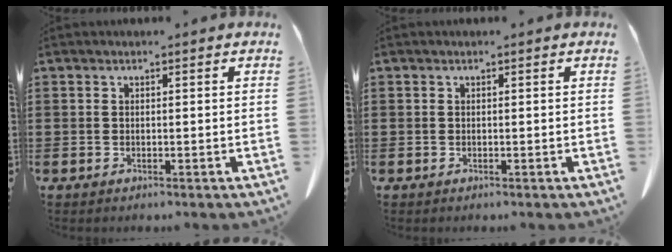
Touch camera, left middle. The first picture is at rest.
{"total": 0.0}